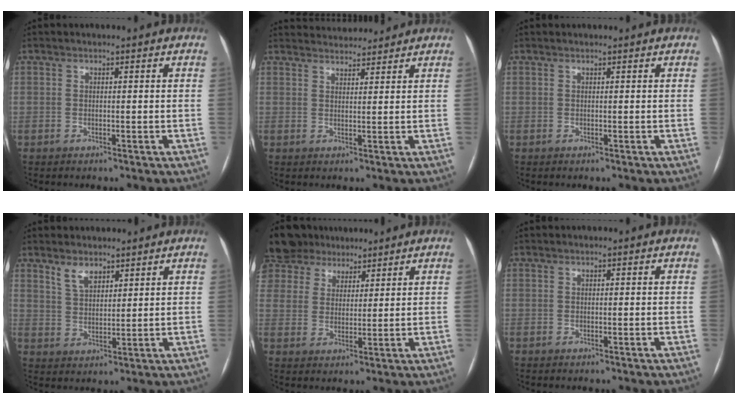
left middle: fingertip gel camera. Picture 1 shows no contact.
{"total": 4.7, "force": [4.6, 0.5, 0.4], "torque": [-0.011, 0.025, 0.069]}
{"total": 0.6, "force": [0.6, 0.1, 0.2], "torque": [-0.006, 0.012, 0.012]}
{"total": 4.1, "force": [3.3, 2.0, 1.5], "torque": [-0.034, 0.001, 0.069]}
{"total": 12.8, "force": [10.1, 7.3, 2.6], "torque": [-0.077, 0.042, 0.190]}
{"total": 0.0}